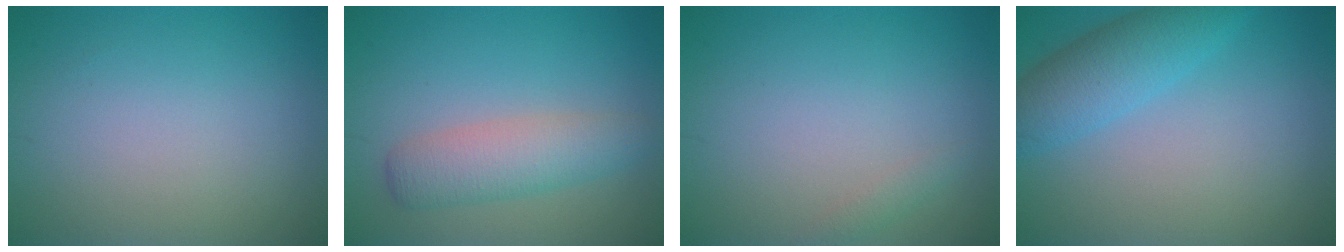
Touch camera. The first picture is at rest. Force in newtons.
{"total": 3.9, "press": 3.9, "slide": 0.2}
{"total": 0.7, "press": 0.7, "slide": 0.0}
{"total": 4.4, "press": 4.4, "slide": 0.2}